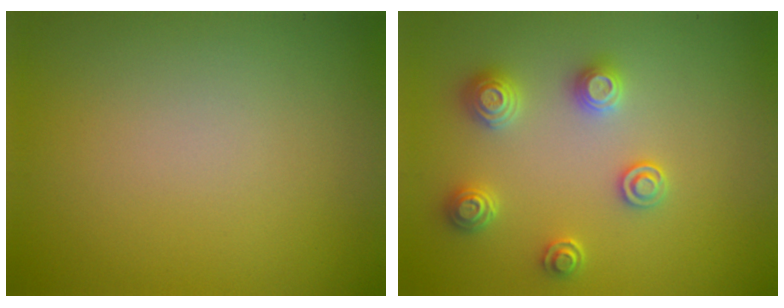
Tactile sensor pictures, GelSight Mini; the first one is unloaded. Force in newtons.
{"total": 3.1, "press": 3.0, "slide": 0.8}